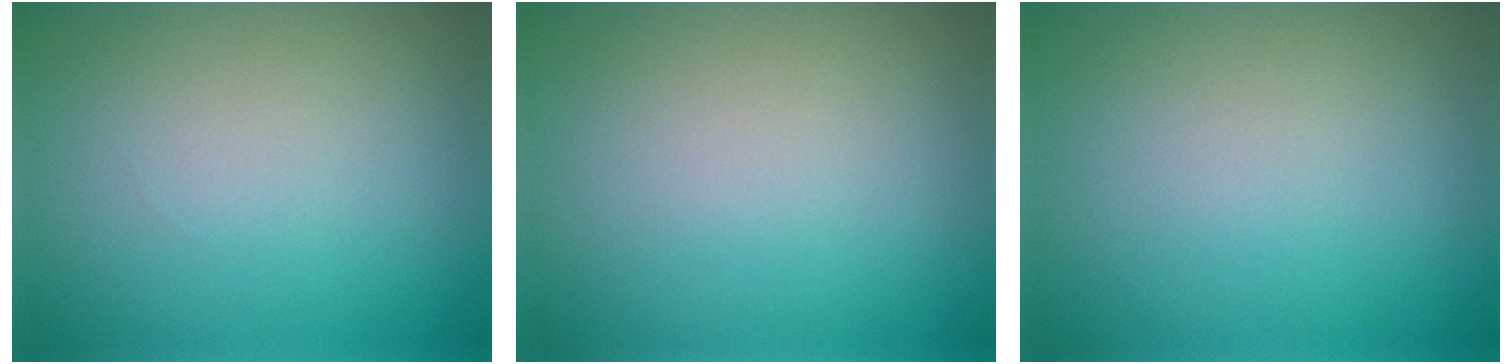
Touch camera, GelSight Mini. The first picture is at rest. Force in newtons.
{"total": 0.0}
{"total": 0.0}